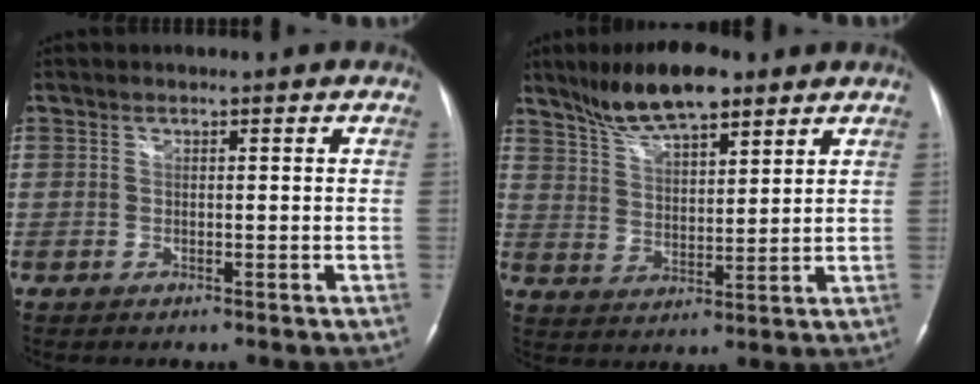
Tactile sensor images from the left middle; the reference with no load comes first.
{"total": 11.1, "force": [8.4, 2.9, 6.7], "torque": [-0.122, 0.010, 0.150]}